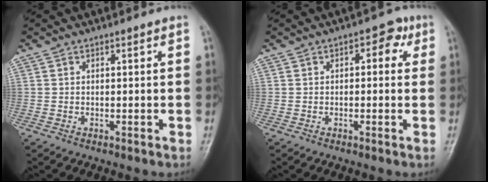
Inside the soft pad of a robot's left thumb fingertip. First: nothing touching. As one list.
[{"total": 4.1, "force": [1.0, 2.5, 3.1], "torque": [-0.011, 0.007, 0.001]}]